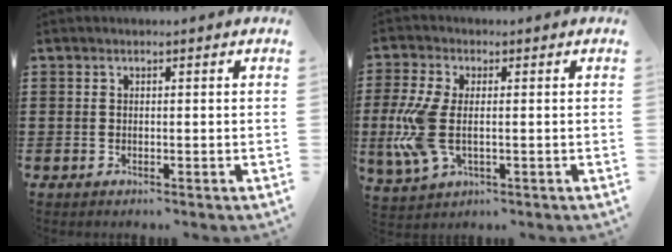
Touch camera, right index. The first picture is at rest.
{"total": 8.4, "force": [-0.5, 4.1, 7.4], "torque": [-0.184, -0.015, -0.015]}